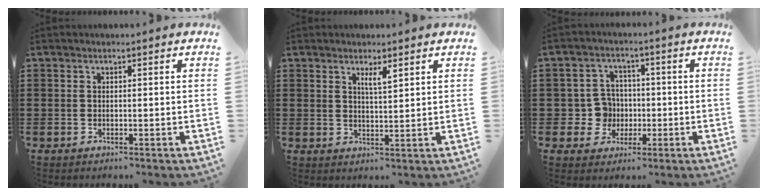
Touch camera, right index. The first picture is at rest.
{"total": 2.4, "force": [1.6, 0.4, 1.8], "torque": [-0.037, 0.002, 0.026]}
{"total": 5.9, "force": [-0.6, 5.5, 2.0], "torque": [-0.057, 0.017, -0.009]}